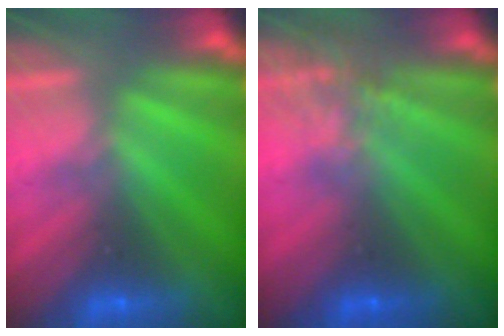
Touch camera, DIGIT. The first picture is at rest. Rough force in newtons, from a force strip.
{"total": 3.9}